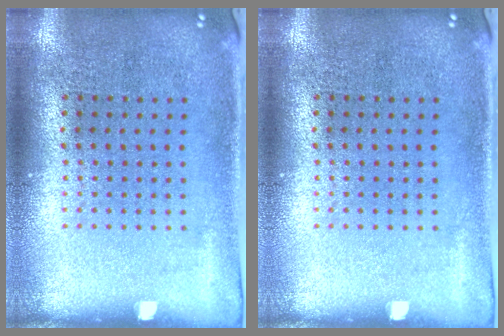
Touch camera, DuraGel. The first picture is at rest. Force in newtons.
{"total": 0.0}